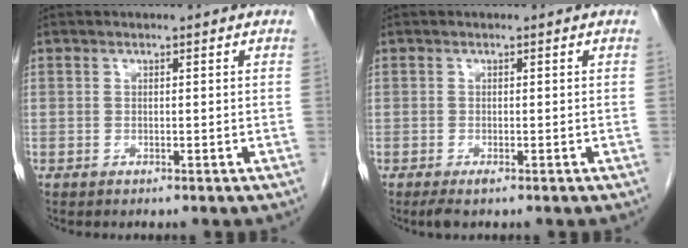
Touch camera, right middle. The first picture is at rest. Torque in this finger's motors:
{"motor_torque": [0.22, -0.39, 0.02, 0.01]}